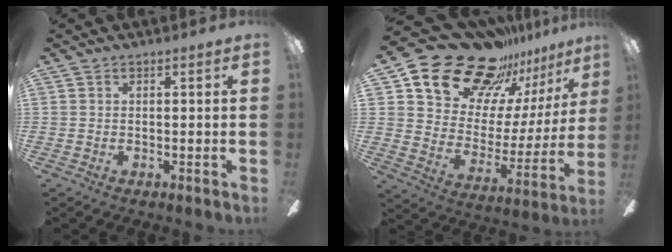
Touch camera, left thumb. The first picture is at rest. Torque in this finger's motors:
{"motor_torque": [0.90, 0.90, 1.38, -1.39, 0.07]}